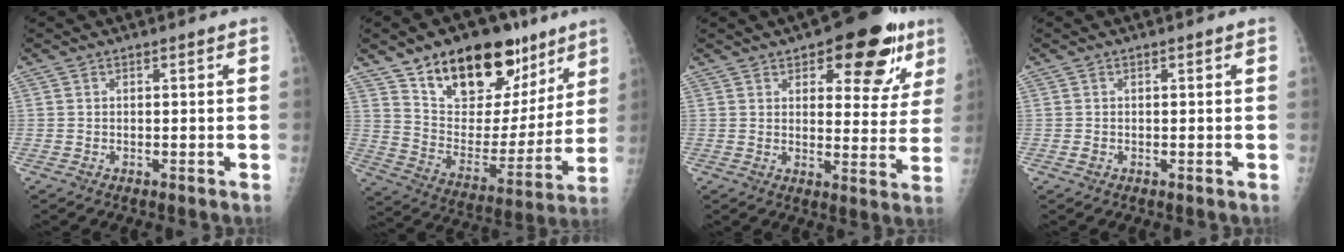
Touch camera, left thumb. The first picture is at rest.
{"total": 23.8, "force": [14.9, 12.6, 13.6], "torque": [-0.160, -0.062, 0.245]}
{"total": 16.6, "force": [9.0, 7.4, 11.8], "torque": [-0.097, -0.033, 0.117]}
{"total": 0.5, "force": [0.1, 0.4, 0.4], "torque": [-0.002, 0.000, 0.003]}